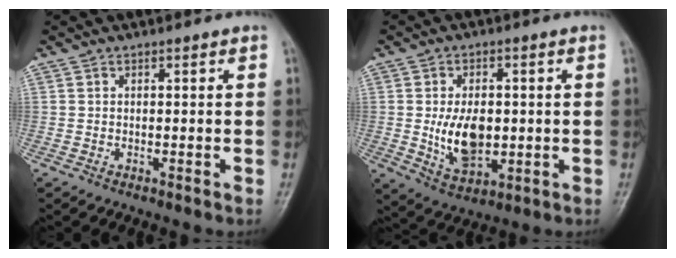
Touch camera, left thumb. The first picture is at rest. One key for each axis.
{"total": 9.8, "fx": -0.4, "fy": 5.9, "fz": 7.8, "tx": -0.115, "ty": -0.009, "tz": 0.001}